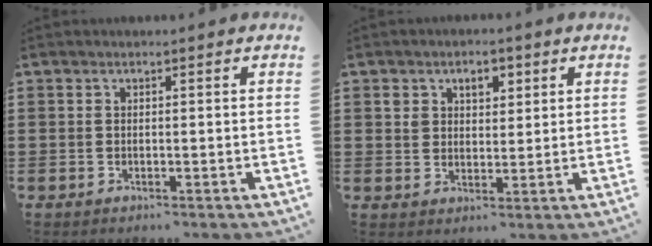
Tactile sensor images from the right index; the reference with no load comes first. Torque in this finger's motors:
{"motor_torque": [0.04, -0.02, 0.19, 0.06]}